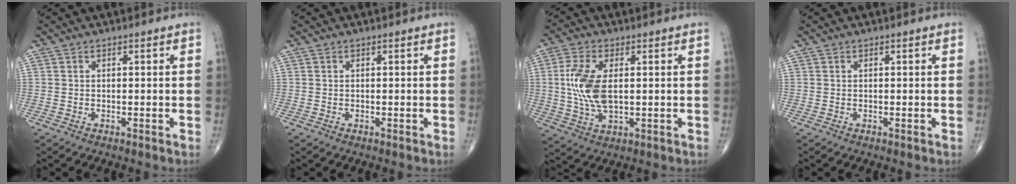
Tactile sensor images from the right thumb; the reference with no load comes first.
{"total": 0.0}
{"total": 10.0, "force": [0.9, 5.1, 8.6], "torque": [-0.189, -0.005, 0.020]}
{"total": 0.0}